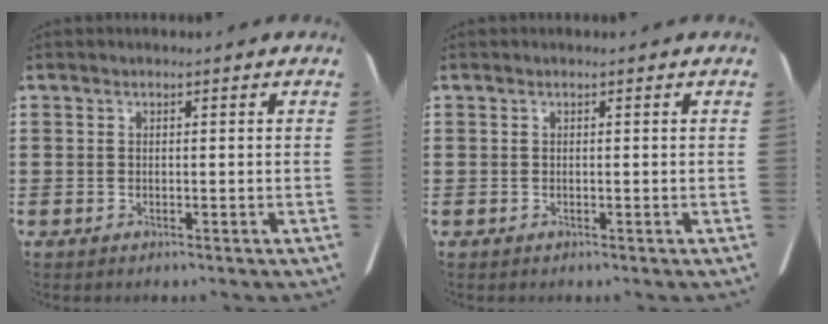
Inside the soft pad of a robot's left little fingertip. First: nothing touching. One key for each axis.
{"total": 0.0}